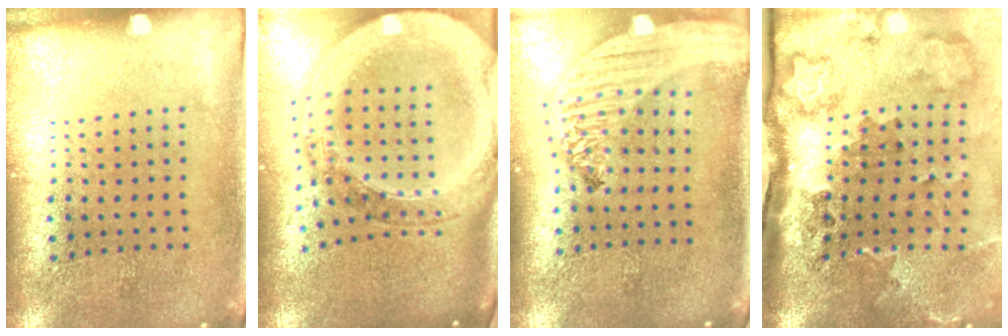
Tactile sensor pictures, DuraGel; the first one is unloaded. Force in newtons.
{"total": 3.9, "press": 3.1, "slide": 2.4}
{"total": 2.9, "press": 2.2, "slide": 1.8}
{"total": 3.7, "press": 2.4, "slide": 2.8}